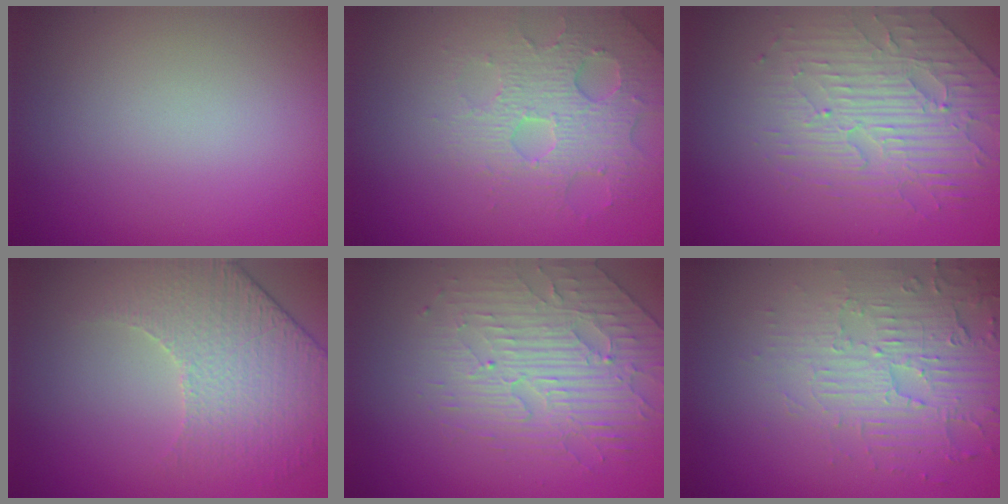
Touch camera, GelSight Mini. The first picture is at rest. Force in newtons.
{"total": 4.7, "press": 3.6, "slide": 2.9}
{"total": 4.0, "press": 3.6, "slide": 1.6}
{"total": 4.3, "press": 3.8, "slide": 2.1}
{"total": 3.9, "press": 3.6, "slide": 1.6}
{"total": 5.5, "press": 3.6, "slide": 4.1}